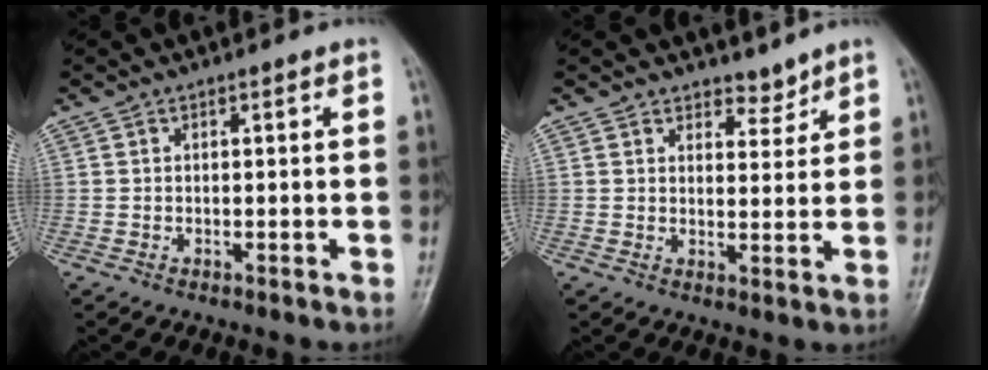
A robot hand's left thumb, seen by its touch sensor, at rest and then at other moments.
{"total": 3.4, "force": [3.0, 1.6, 0.6], "torque": [0.013, -0.024, 0.045]}